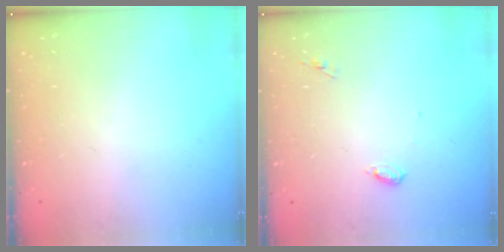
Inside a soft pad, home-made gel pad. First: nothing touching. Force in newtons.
{"total": 4.6, "press": 4.6, "slide": 0.4}